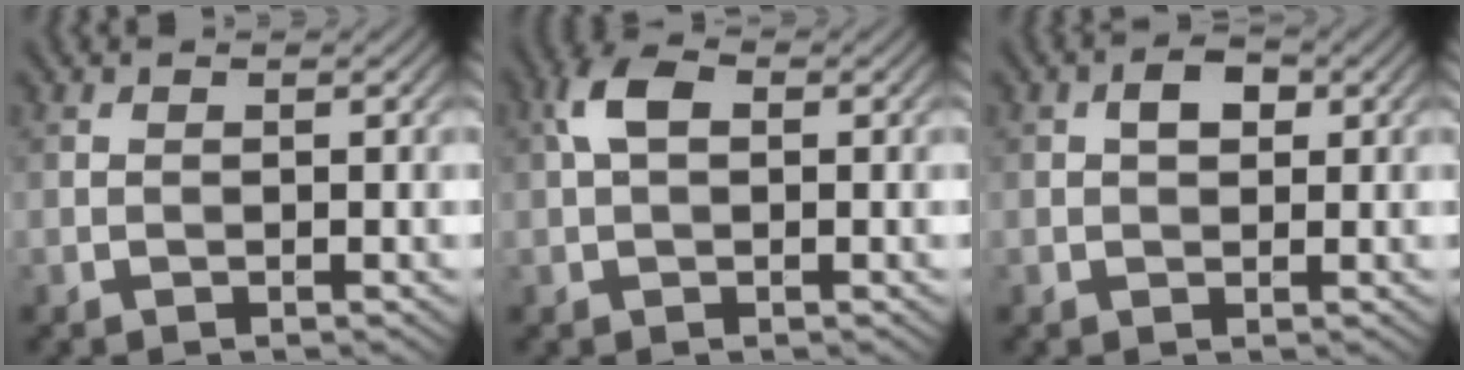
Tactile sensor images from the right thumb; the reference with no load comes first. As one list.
[{"total": 3.8, "force": [0.7, 2.1, 3.0], "torque": [-0.068, 0.013, 0.009]}, {"total": 2.6, "force": [0.7, 1.7, 1.8], "torque": [-0.031, 0.004, 0.008]}]